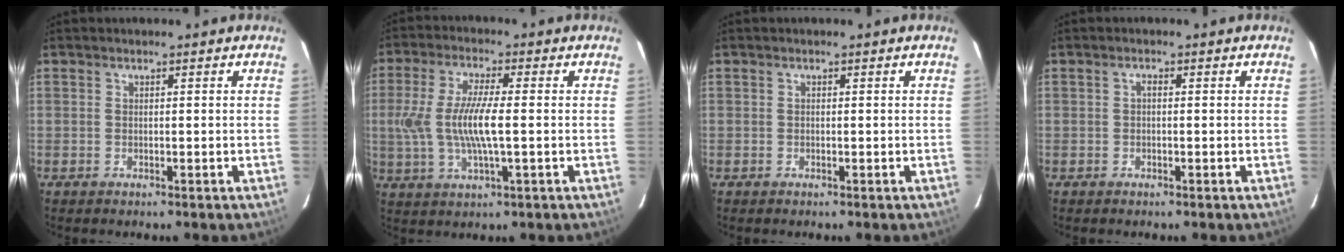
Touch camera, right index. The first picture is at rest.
{"total": 10.4, "force": [-0.6, 2.1, 10.1], "torque": [-0.203, -0.005, -0.010]}
{"total": 0.0}
{"total": 0.7, "force": [-0.2, 0.4, 0.4], "torque": [-0.007, 0.005, -0.005]}